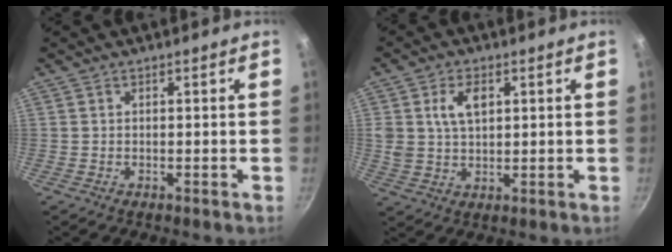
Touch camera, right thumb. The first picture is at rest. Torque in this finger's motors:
{"motor_torque": [-1.00, 0.90, 0.84, 0.43, 0.34]}